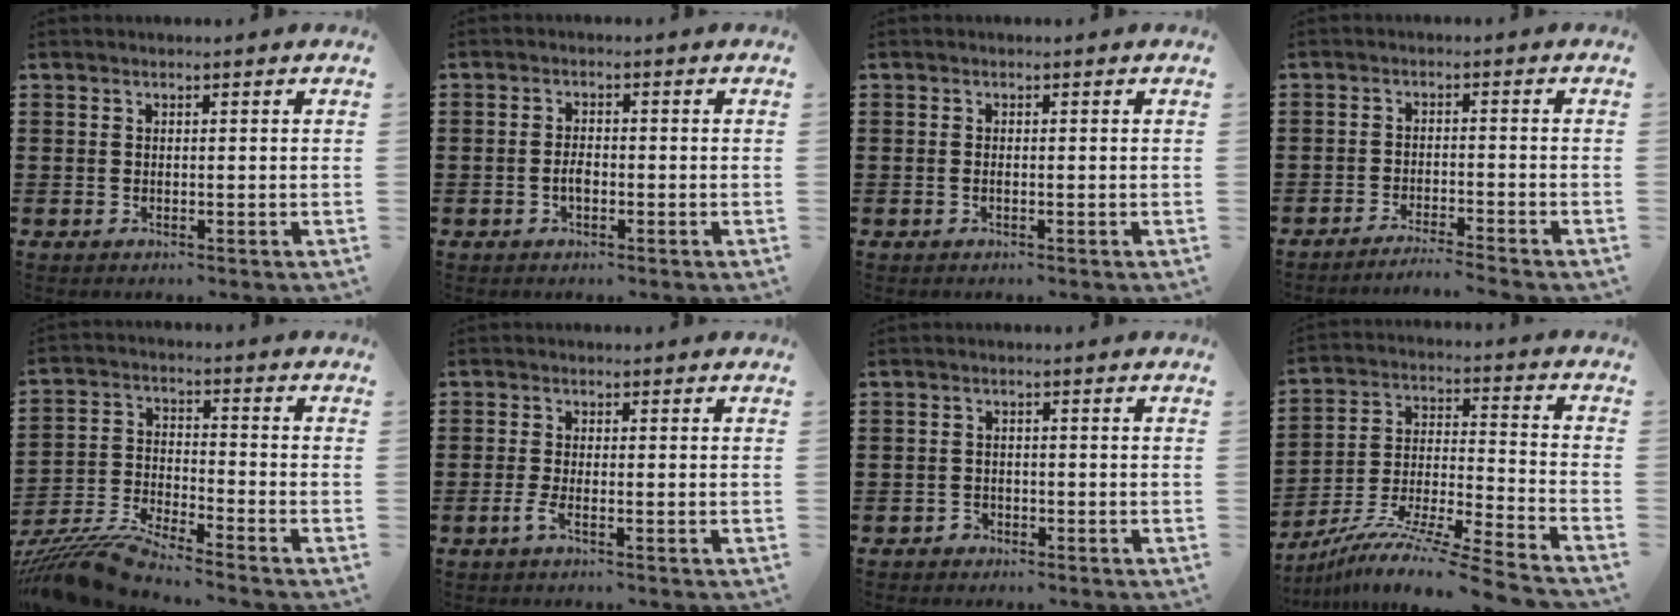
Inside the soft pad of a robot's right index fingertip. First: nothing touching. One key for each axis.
{"total": 2.2, "fx": -0.7, "fy": 1.2, "fz": 1.7, "tx": -0.042, "ty": 0.000, "tz": -0.016}
{"total": 0.6, "fx": -0.3, "fy": 0.1, "fz": 0.5, "tx": -0.010, "ty": -0.004, "tz": -0.004}
{"total": 2.8, "fx": -2.7, "fy": -0.4, "fz": 0.4, "tx": -0.010, "ty": 0.001, "tz": -0.057}
{"total": 8.7, "fx": -8.4, "fy": 0.1, "fz": 2.5, "tx": -0.066, "ty": 0.000, "tz": -0.167}
{"total": 2.1, "fx": -1.1, "fy": 0.3, "fz": 1.8, "tx": -0.053, "ty": -0.010, "tz": -0.027}
{"total": 1.4, "fx": -1.2, "fy": 0.7, "fz": 0.1, "tx": -0.006, "ty": 0.002, "tz": -0.027}
{"total": 10.6, "fx": -9.4, "fy": -0.8, "fz": 5.0, "tx": -0.087, "ty": 0.000, "tz": -0.189}